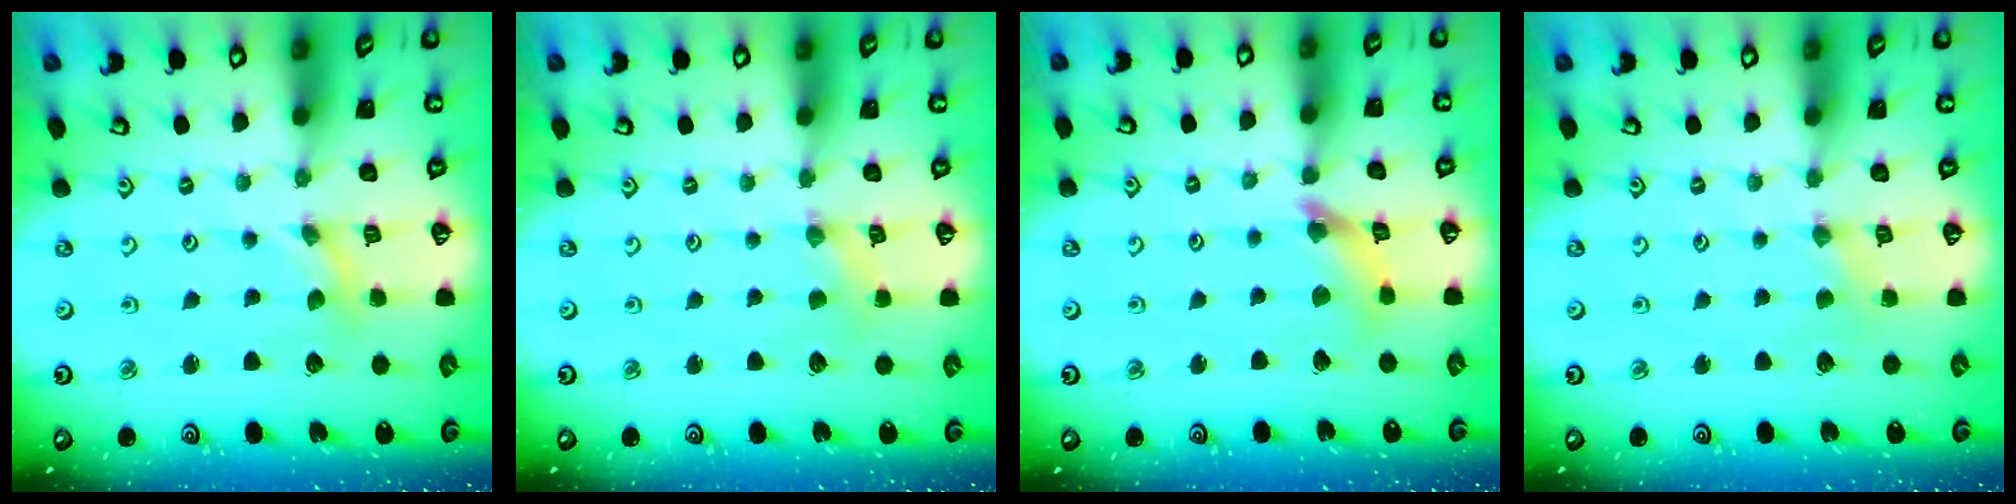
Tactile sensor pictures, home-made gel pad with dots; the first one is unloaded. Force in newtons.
{"total": 2.4, "press": 2.4, "slide": 0.4}
{"total": 7.1, "press": 7.1, "slide": 0.7}
{"total": 2.1, "press": 2.1, "slide": 0.4}